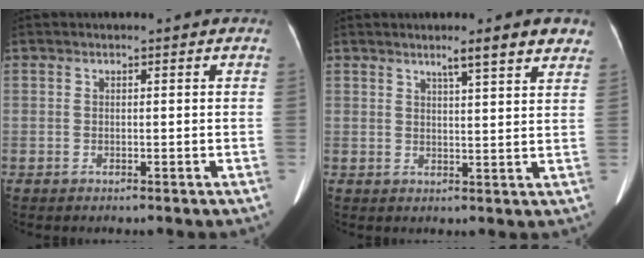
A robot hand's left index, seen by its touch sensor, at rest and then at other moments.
{"total": 6.0, "force": [4.5, 0.2, 4.0], "torque": [-0.053, 0.006, 0.059]}